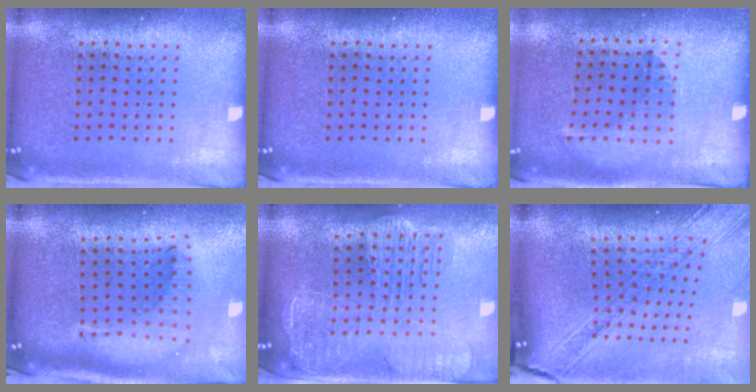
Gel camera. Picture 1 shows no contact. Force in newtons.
{"total": 0.0}
{"total": 1.3, "press": 0.8, "slide": 1.0}
{"total": 1.9, "press": 1.5, "slide": 1.1}
{"total": 2.7, "press": 2.3, "slide": 1.4}
{"total": 2.5, "press": 2.1, "slide": 1.3}